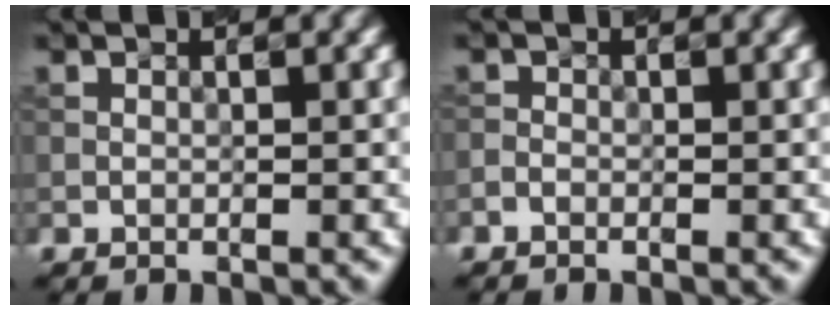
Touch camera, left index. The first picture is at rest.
{"total": 0.6, "force": [-0.5, 0.3, 0.2], "torque": [-0.002, 0.000, -0.013]}